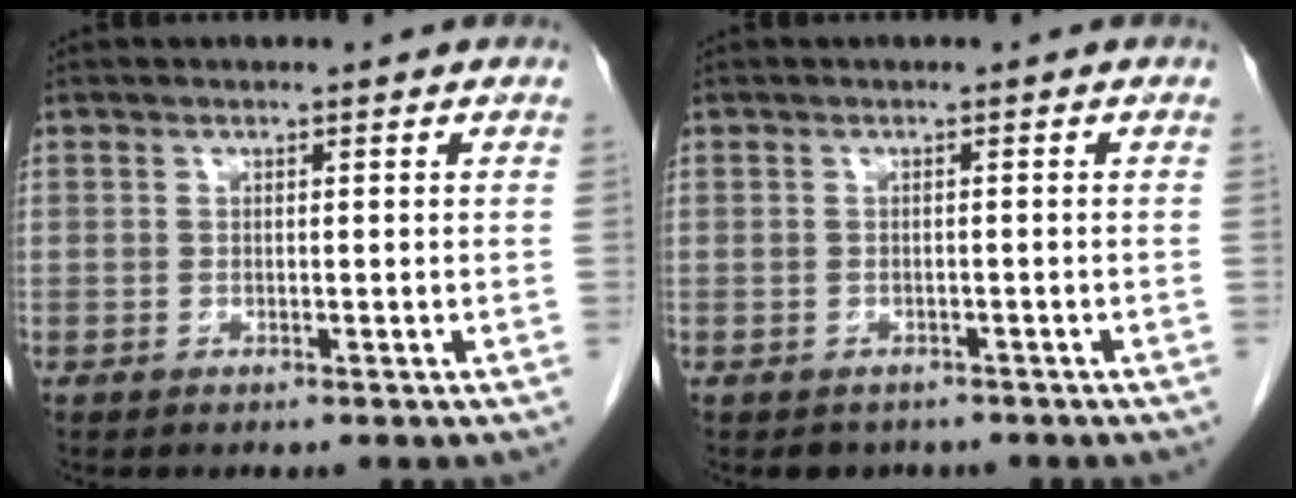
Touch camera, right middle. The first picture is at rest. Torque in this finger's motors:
{"motor_torque": [-0.13, -0.04, 0.00, 0.00]}